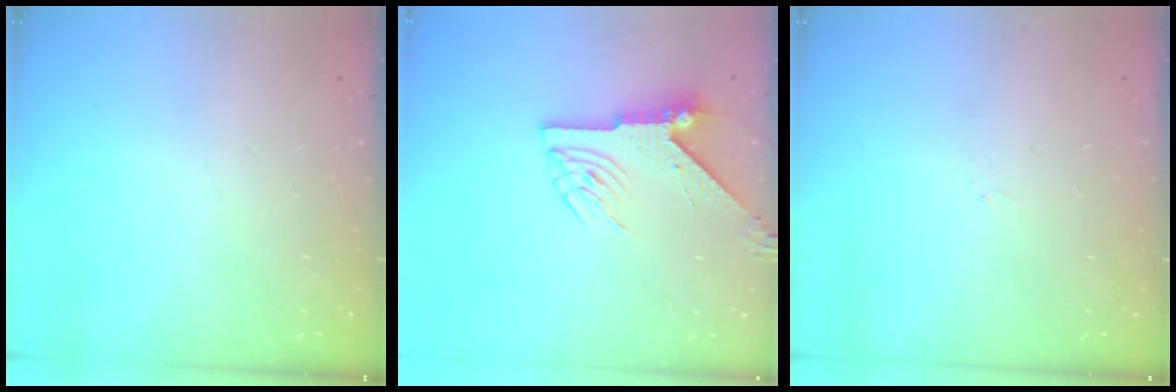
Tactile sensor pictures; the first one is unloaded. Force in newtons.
{"total": 6.8, "press": 6.8, "slide": 0.5}
{"total": 0.0}